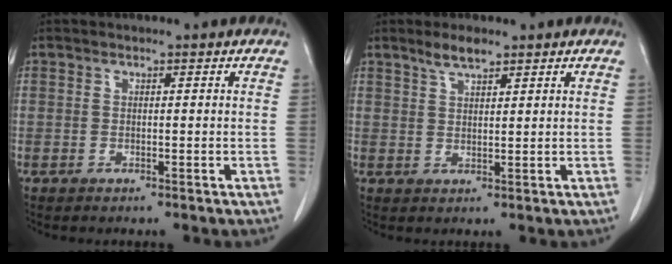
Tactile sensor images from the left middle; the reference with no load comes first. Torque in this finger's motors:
{"motor_torque": [0.40, -0.37, 0.00, 0.02]}